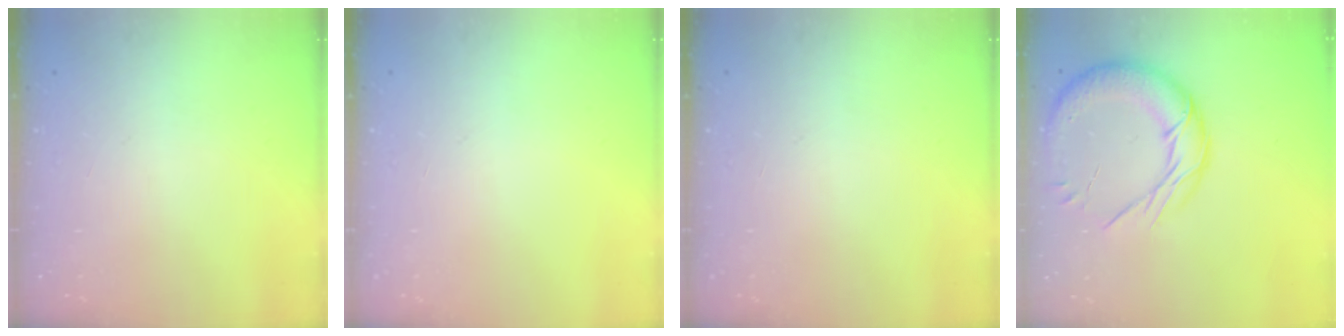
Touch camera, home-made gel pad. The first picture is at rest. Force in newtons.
{"total": 0.0}
{"total": 0.0}
{"total": 16.6, "press": 16.4, "slide": 2.3}